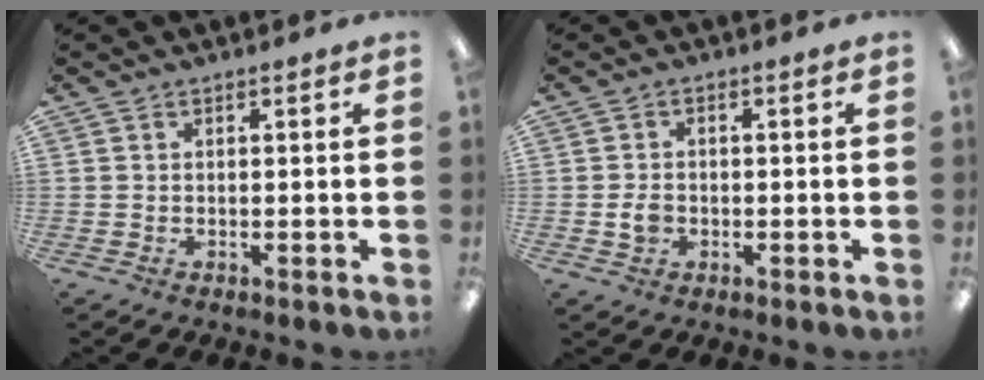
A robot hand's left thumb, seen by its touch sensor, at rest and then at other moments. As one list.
[{"total": 3.0, "force": [-0.7, 2.3, 1.9], "torque": [-0.032, 0.004, -0.011]}]